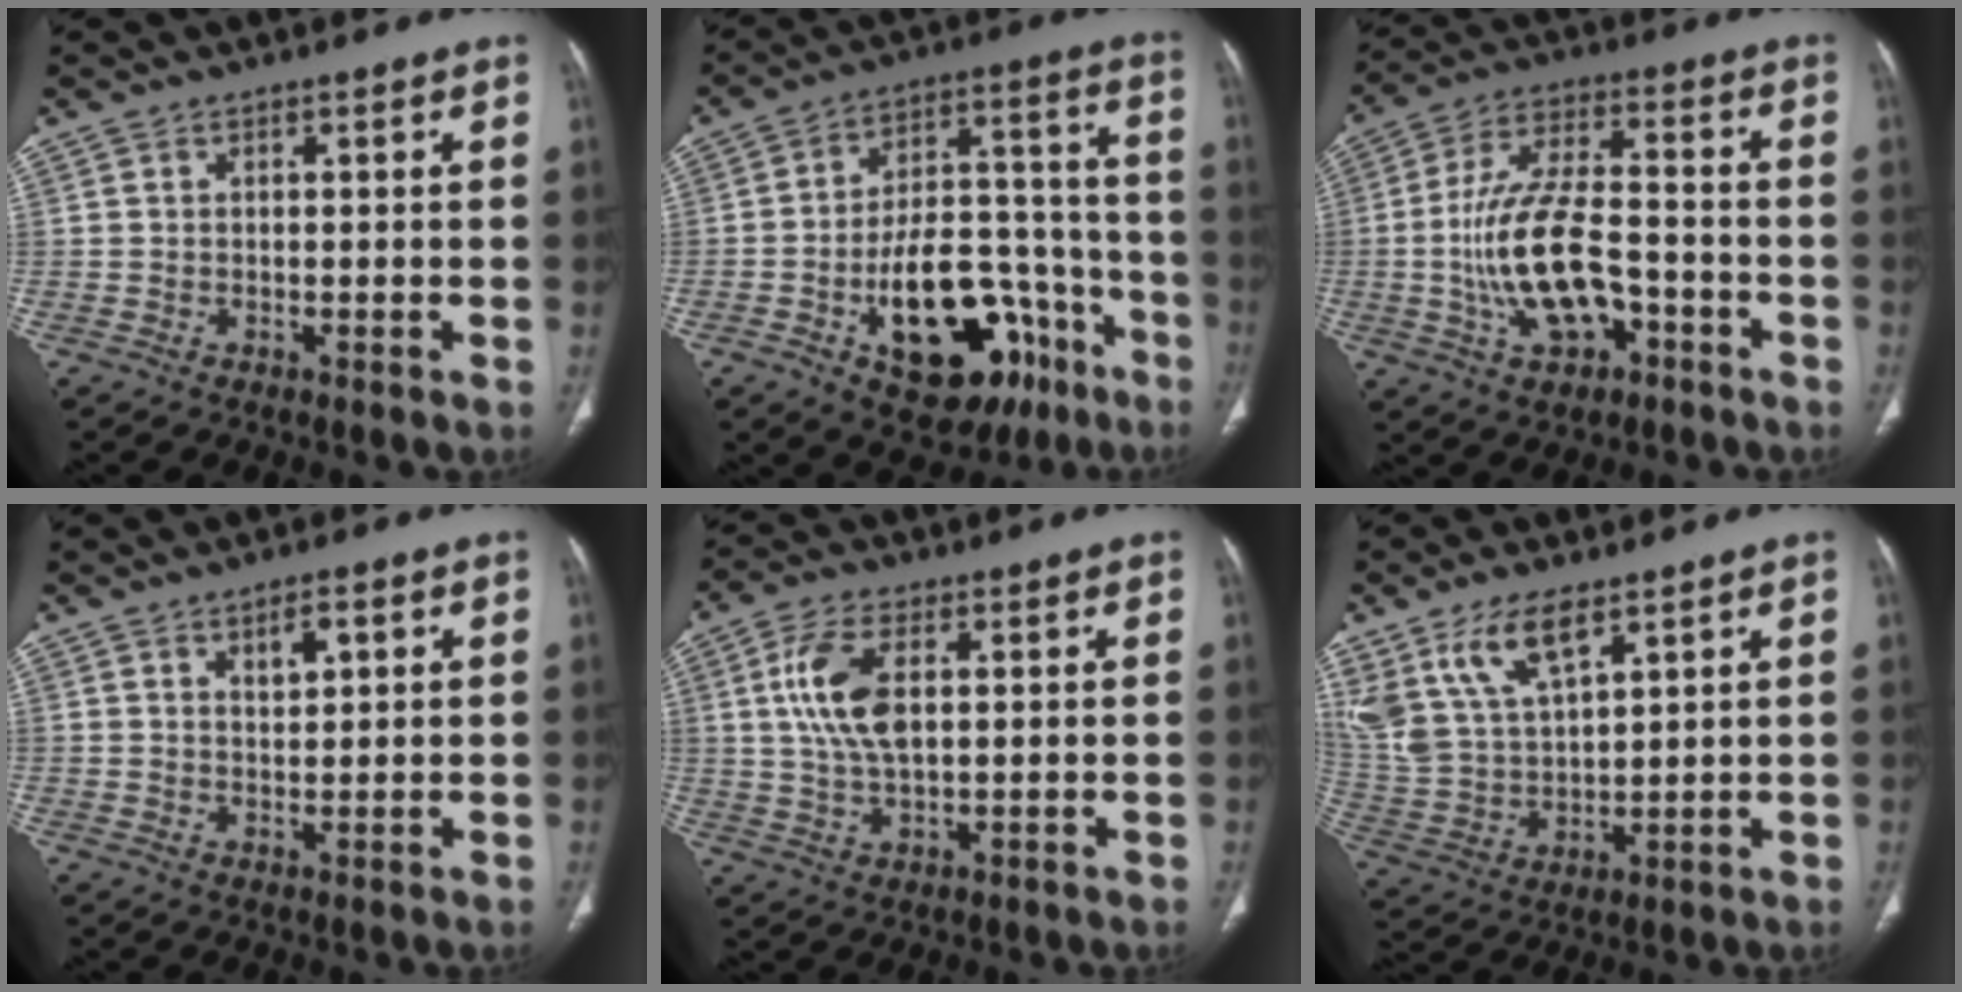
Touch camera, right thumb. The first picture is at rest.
{"total": 22.7, "force": [-10.3, 12.2, 16.2], "torque": [-0.218, 0.069, -0.140]}
{"total": 15.8, "force": [-4.4, 8.0, 12.8], "torque": [-0.246, 0.036, -0.072]}
{"total": 3.3, "force": [1.5, 1.4, 2.6], "torque": [-0.036, -0.008, 0.026]}
{"total": 9.8, "force": [2.1, 5.0, 8.2], "torque": [-0.170, 0.000, 0.041]}
{"total": 13.5, "force": [8.1, 6.0, 8.9], "torque": [-0.170, -0.025, 0.176]}